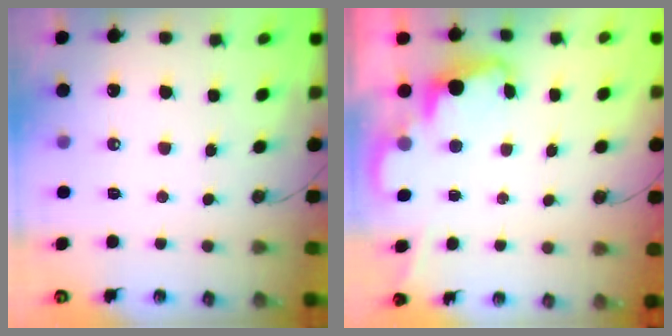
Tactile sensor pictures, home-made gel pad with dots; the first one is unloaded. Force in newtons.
{"total": 2.3, "press": 2.2, "slide": 0.5}